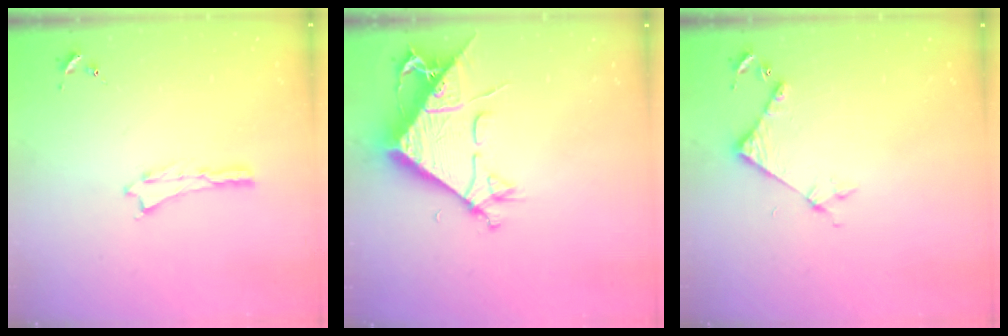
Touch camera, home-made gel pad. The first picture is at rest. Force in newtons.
{"total": 9.5, "press": 9.4, "slide": 1.2}
{"total": 4.4, "press": 4.4, "slide": 0.4}